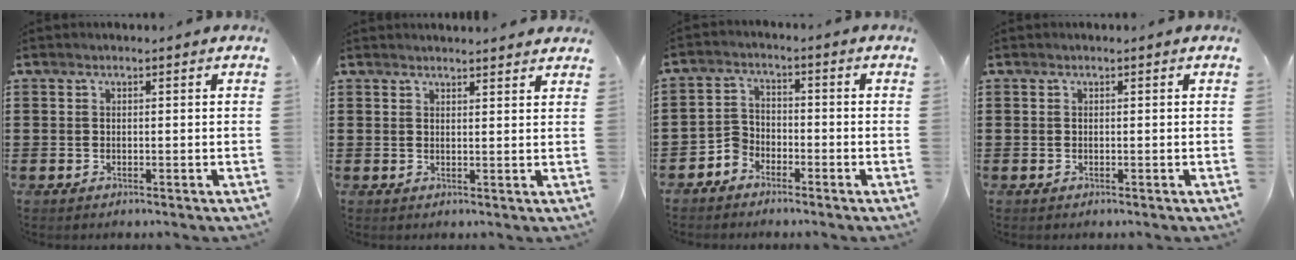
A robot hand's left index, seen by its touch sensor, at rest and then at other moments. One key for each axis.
{"total": 1.9, "fx": 1.9, "fy": -0.2, "fz": 0.0, "tx": -0.006, "ty": -0.001, "tz": 0.037}
{"total": 3.4, "fx": -3.0, "fy": 1.7, "fz": 0.2, "tx": -0.014, "ty": 0.008, "tz": -0.064}
{"total": 0.0}